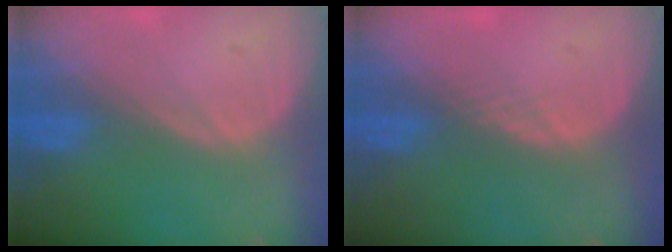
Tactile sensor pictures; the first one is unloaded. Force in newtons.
{"total": 1.0, "press": 0.8, "slide": 0.5}